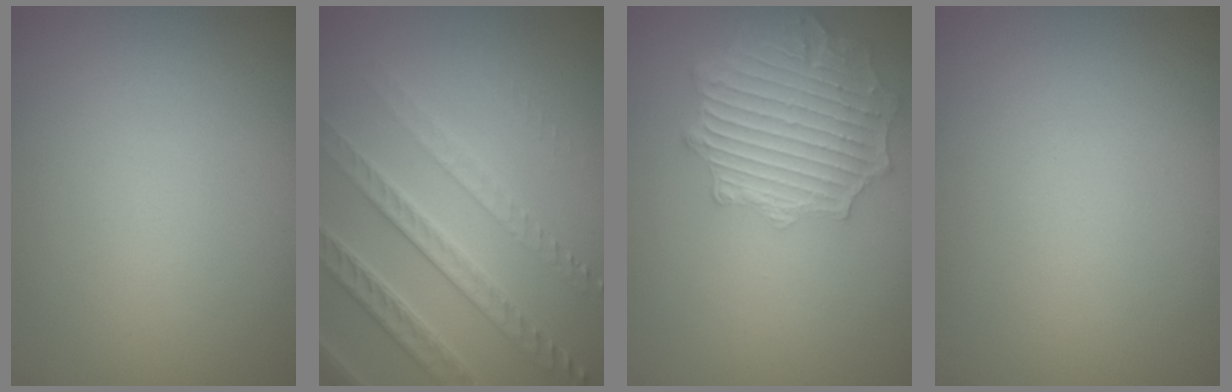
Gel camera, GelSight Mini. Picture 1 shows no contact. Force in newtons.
{"total": 4.8, "press": 4.1, "slide": 2.5}
{"total": 6.5, "press": 4.9, "slide": 4.1}
{"total": 0.0}